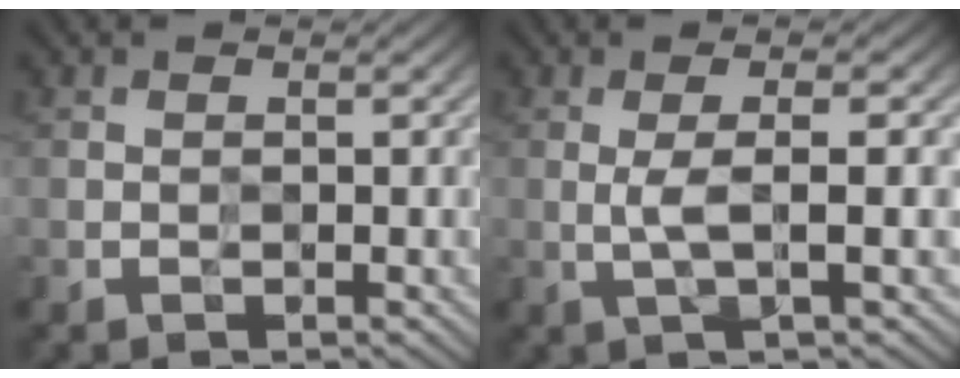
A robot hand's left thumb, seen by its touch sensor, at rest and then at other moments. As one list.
[{"total": 3.3, "force": [-0.1, 0.4, 3.3], "torque": [-0.064, 0.003, -0.006]}]